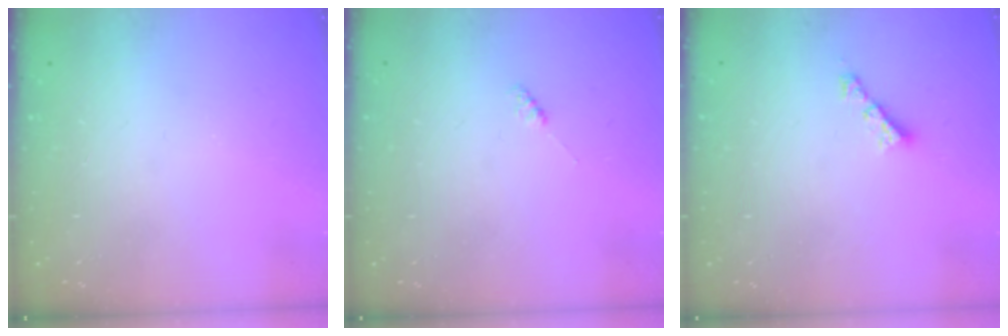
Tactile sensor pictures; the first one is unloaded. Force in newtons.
{"total": 1.9, "press": 1.9, "slide": 0.3}
{"total": 2.4, "press": 2.4, "slide": 0.3}